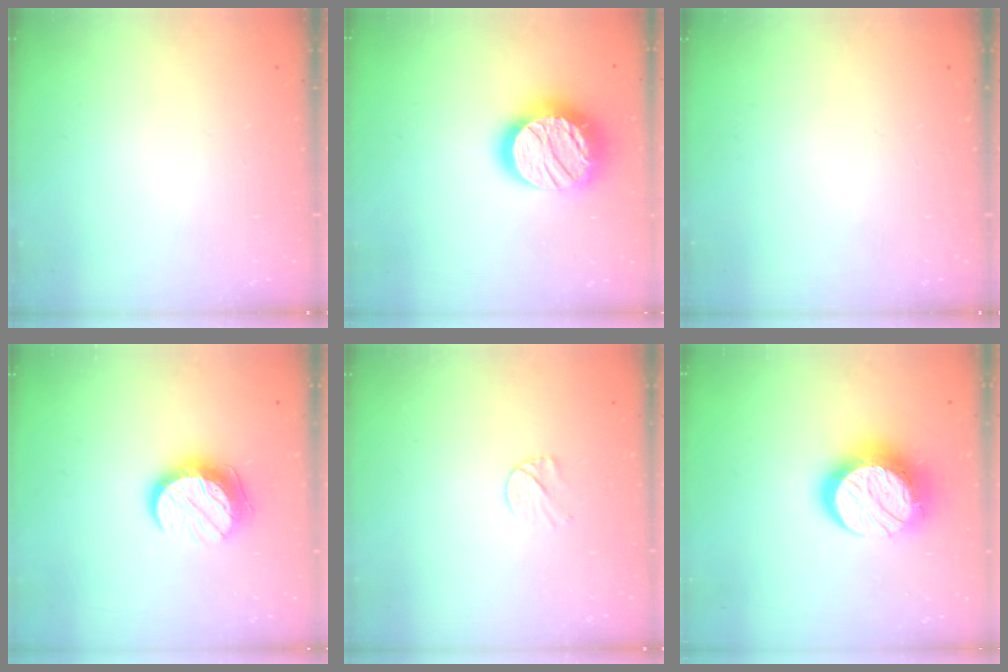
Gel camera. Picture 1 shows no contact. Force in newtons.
{"total": 19.6, "press": 19.5, "slide": 1.3}
{"total": 0.0}
{"total": 10.7, "press": 10.7, "slide": 0.5}
{"total": 6.5, "press": 6.5, "slide": 0.6}
{"total": 15.0, "press": 14.9, "slide": 1.2}